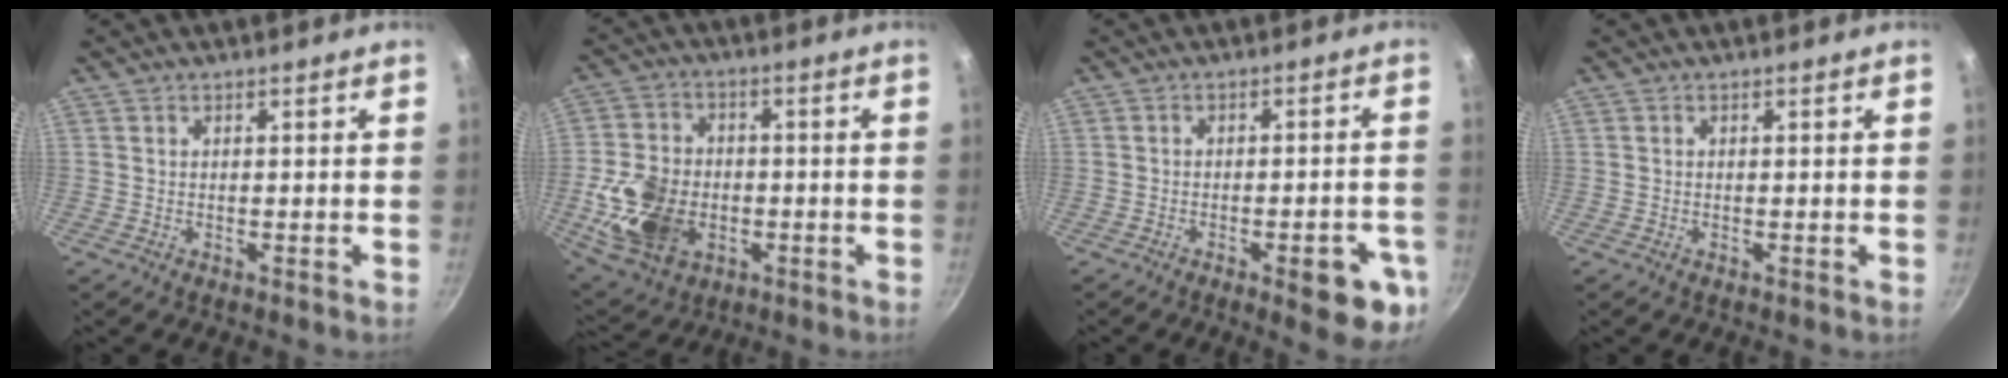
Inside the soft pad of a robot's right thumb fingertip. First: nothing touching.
{"total": 14.8, "force": [-3.0, 10.8, 9.7], "torque": [-0.172, 0.009, -0.046]}
{"total": 10.3, "force": [-4.1, 3.4, 8.7], "torque": [-0.077, 0.018, -0.045]}
{"total": 0.0}